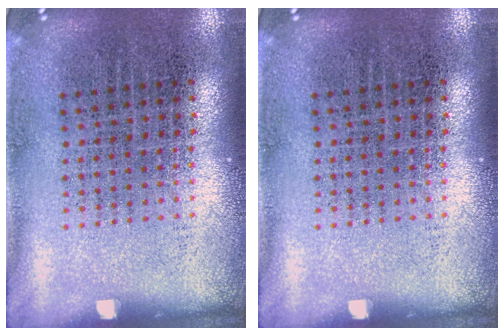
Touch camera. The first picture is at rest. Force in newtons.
{"total": 0.0}